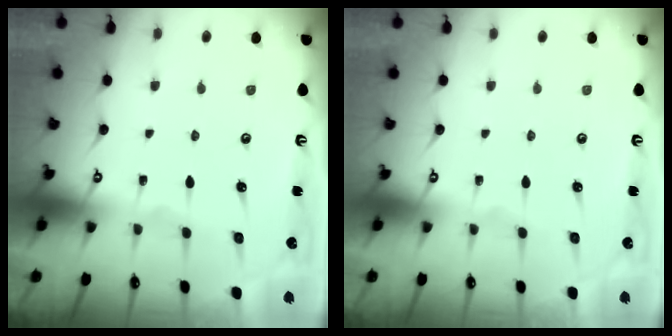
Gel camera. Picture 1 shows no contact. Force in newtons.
{"total": 0.0}